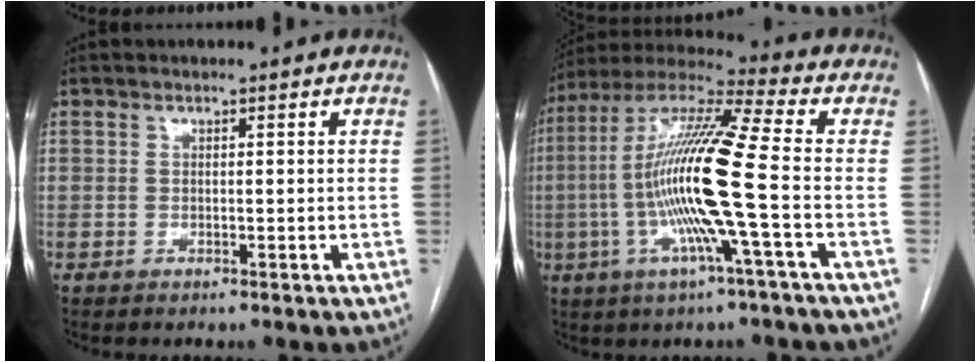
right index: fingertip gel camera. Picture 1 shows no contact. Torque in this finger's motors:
{"motor_torque": [2.14, 0.00, 1.05, 0.21]}